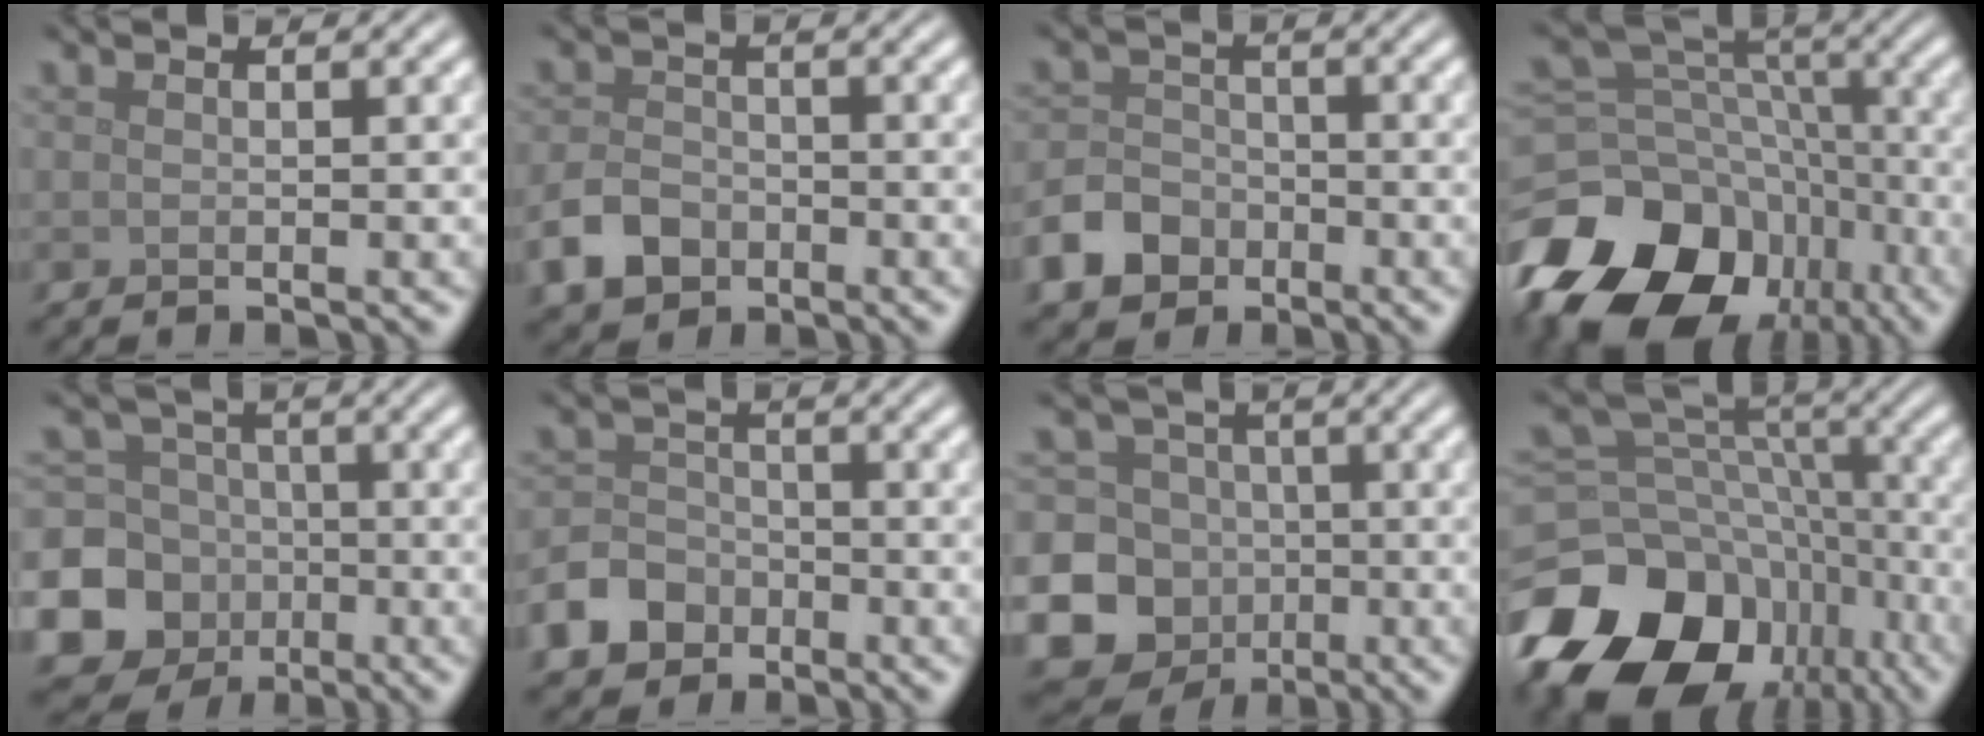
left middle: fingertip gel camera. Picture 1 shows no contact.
{"total": 3.5, "force": [-1.9, 2.5, 1.6], "torque": [-0.033, -0.001, -0.042]}
{"total": 4.4, "force": [-2.5, 3.2, 1.5], "torque": [-0.031, -0.002, -0.055]}
{"total": 17.0, "force": [-10.1, 11.8, 6.8], "torque": [-0.158, -0.013, -0.158]}
{"total": 16.1, "force": [-5.1, 14.9, 3.5], "torque": [-0.108, -0.033, -0.110]}
{"total": 5.0, "force": [-3.0, 3.8, 1.5], "torque": [-0.022, -0.003, -0.066]}
{"total": 18.9, "force": [-5.4, 17.6, 4.2], "torque": [-0.125, -0.021, -0.120]}
{"total": 18.5, "force": [-10.2, 13.6, 7.3], "torque": [-0.164, -0.022, -0.139]}